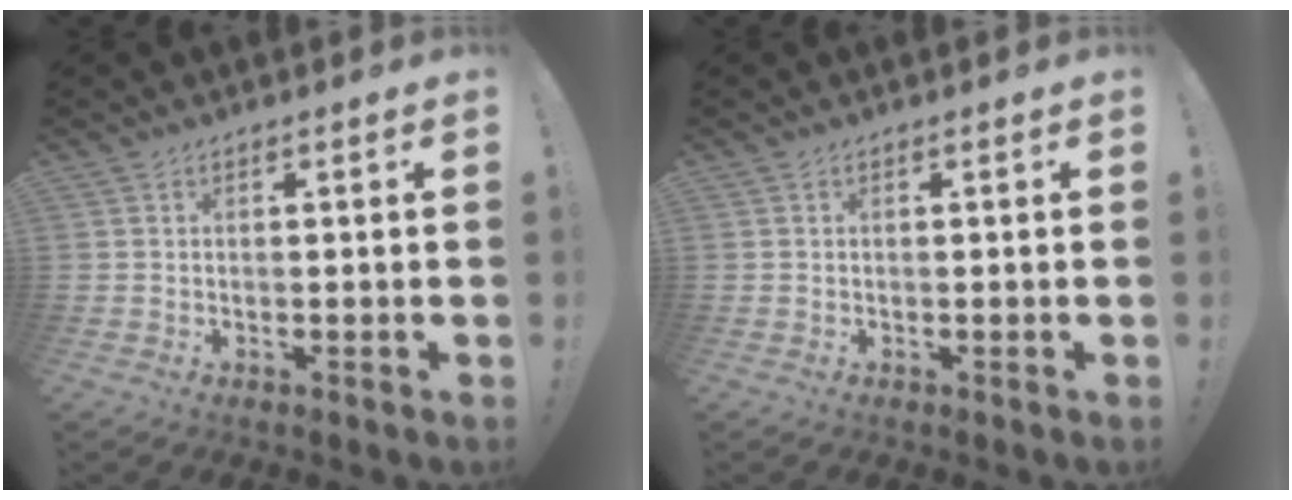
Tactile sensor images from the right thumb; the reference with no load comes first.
{"total": 0.0}